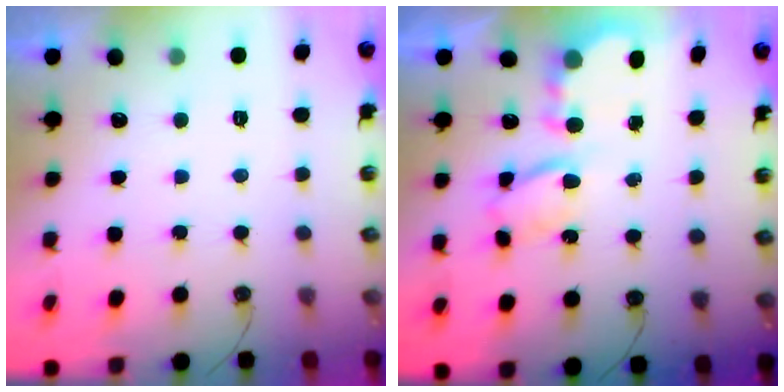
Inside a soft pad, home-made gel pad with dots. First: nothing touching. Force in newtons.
{"total": 6.4, "press": 6.4, "slide": 0.3}